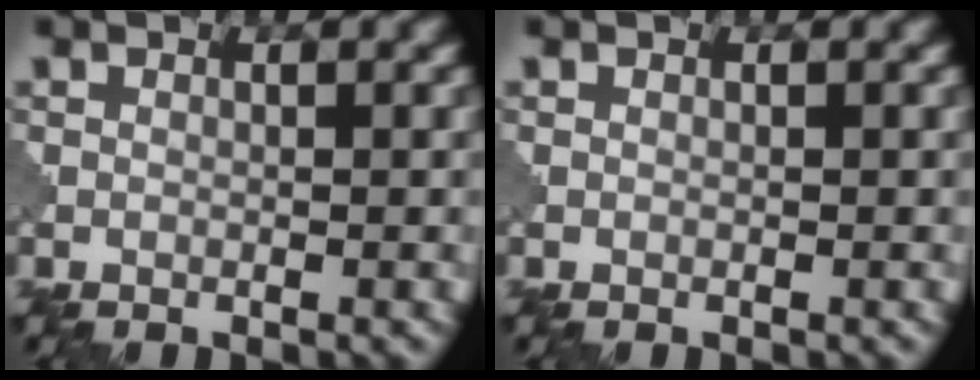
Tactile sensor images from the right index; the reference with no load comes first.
{"total": 0.0}